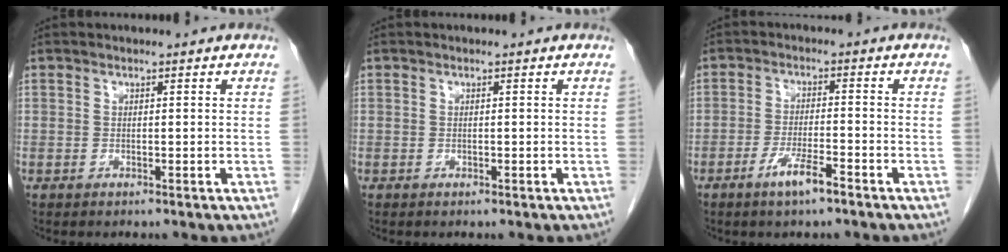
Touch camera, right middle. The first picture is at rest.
{"total": 0.0}
{"total": 4.7, "force": [-3.0, 0.4, 3.6], "torque": [-0.068, -0.003, -0.055]}